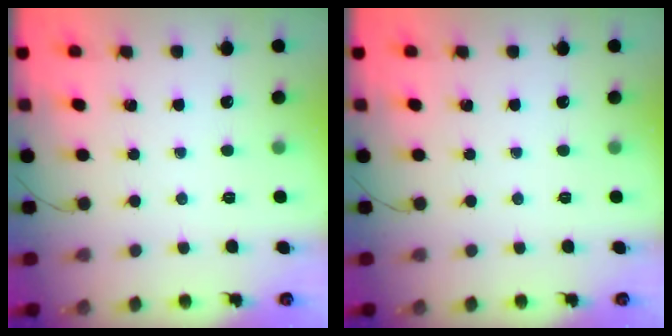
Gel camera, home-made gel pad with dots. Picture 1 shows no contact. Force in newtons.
{"total": 0.0}